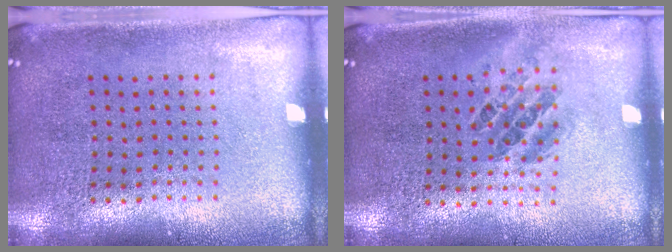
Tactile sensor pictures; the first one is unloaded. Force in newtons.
{"total": 0.9, "press": 0.8, "slide": 0.4}